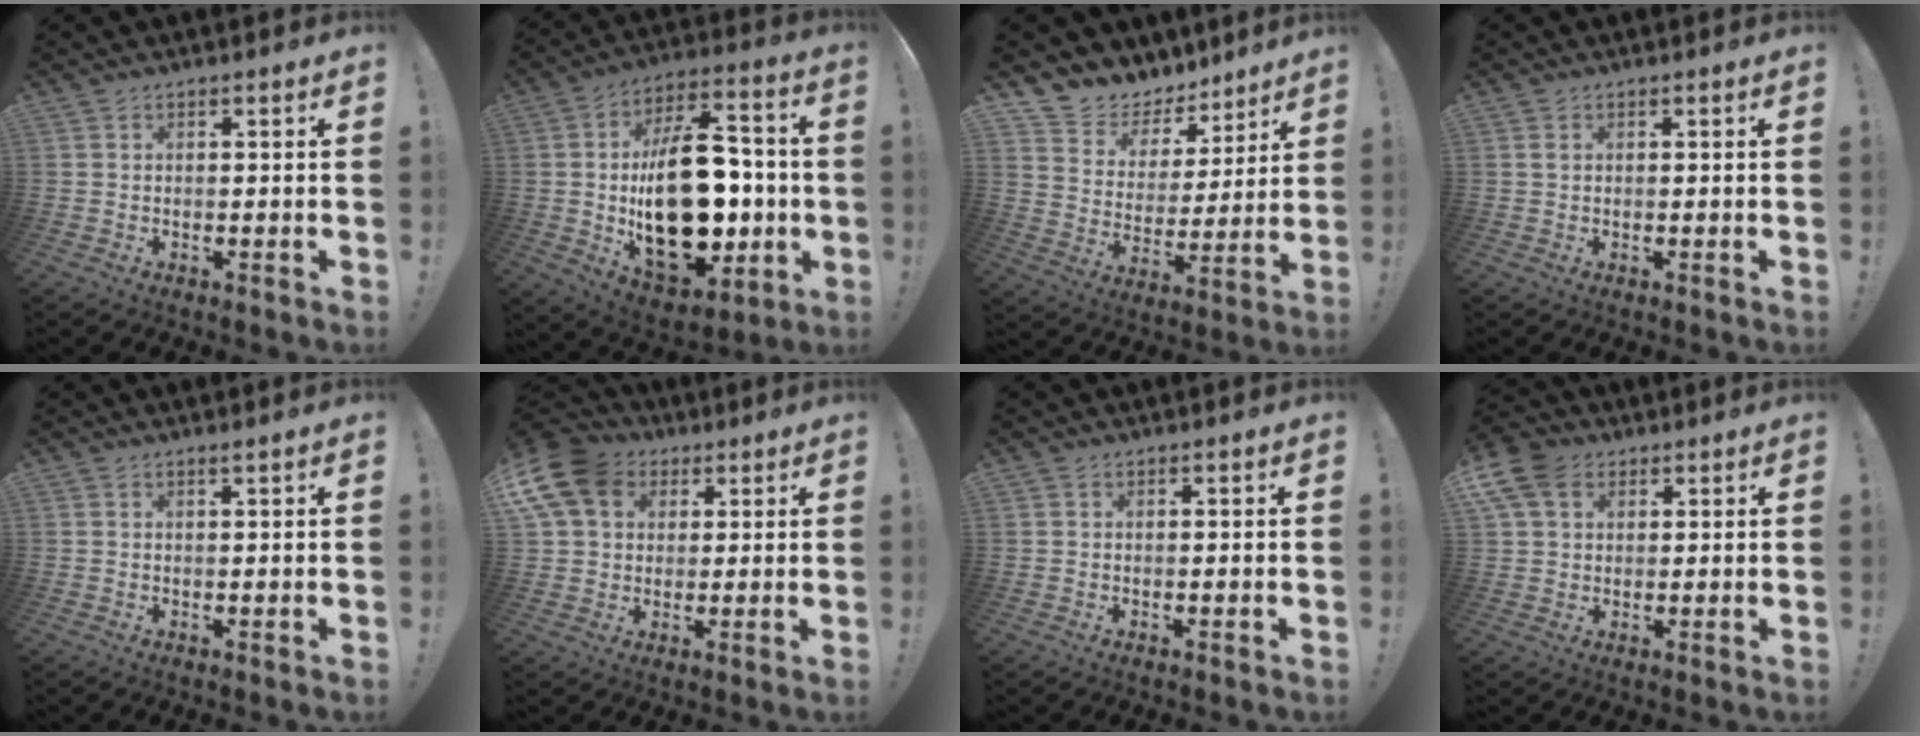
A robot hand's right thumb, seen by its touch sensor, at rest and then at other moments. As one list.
[{"total": 28.6, "force": [-2.2, 16.7, 23.2], "torque": [-0.391, 0.011, -0.018]}, {"total": 8.2, "force": [6.3, 5.2, 0.8], "torque": [-0.027, -0.059, 0.121]}, {"total": 0.9, "force": [0.4, 0.5, 0.7], "torque": [-0.009, 0.000, 0.006]}, {"total": 0.8, "force": [0.6, -0.1, 0.4], "torque": [-0.005, -0.002, 0.010]}, {"total": 14.1, "force": [5.2, 10.9, 7.4], "torque": [-0.142, -0.020, 0.103]}, {"total": 0.0}, {"total": 10.2, "force": [4.3, 7.2, 5.8], "torque": [-0.118, -0.004, 0.086]}]